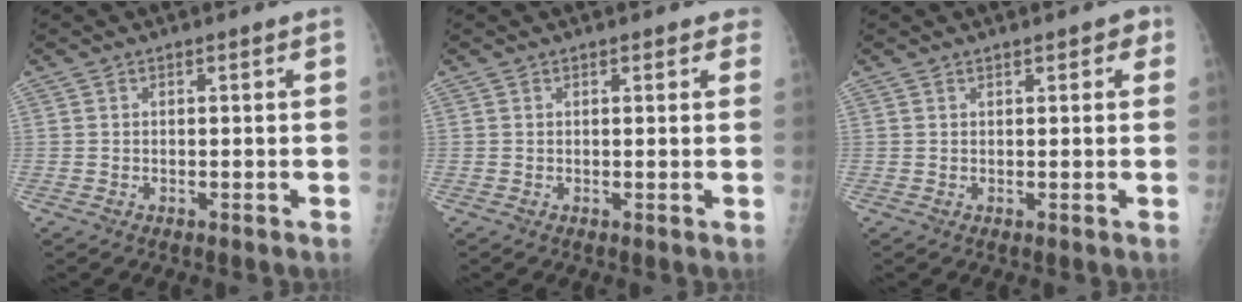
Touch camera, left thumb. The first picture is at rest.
{"total": 2.3, "force": [1.7, 1.1, 1.1], "torque": [0.009, 0.000, 0.013]}
{"total": 2.5, "force": [1.3, 1.2, 1.8], "torque": [-0.010, 0.000, 0.015]}